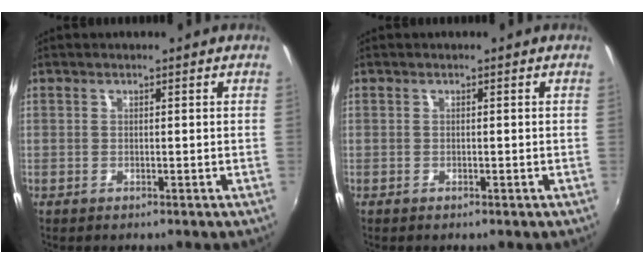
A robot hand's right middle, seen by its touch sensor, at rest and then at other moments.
{"total": 0.0}